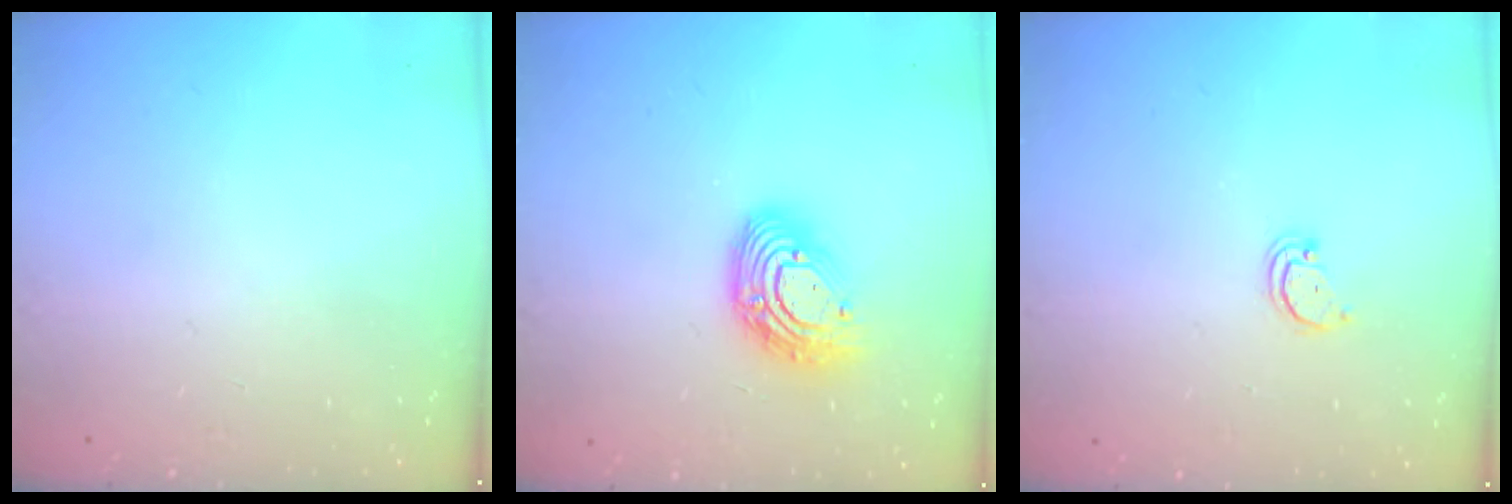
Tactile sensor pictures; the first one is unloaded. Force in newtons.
{"total": 12.4, "press": 12.4, "slide": 1.1}
{"total": 2.1, "press": 2.1, "slide": 0.2}